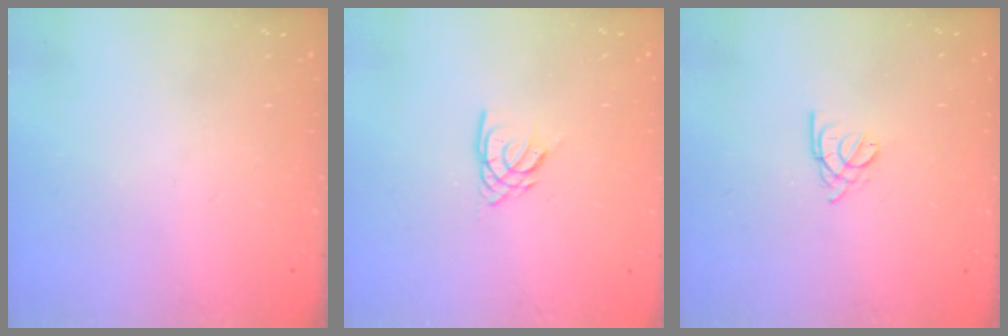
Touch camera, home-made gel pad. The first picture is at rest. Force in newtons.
{"total": 3.8, "press": 3.7, "slide": 0.4}
{"total": 1.6, "press": 1.5, "slide": 0.5}